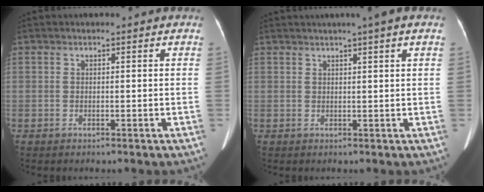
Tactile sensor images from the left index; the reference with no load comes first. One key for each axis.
{"total": 3.5, "fx": 2.3, "fy": -0.6, "fz": 2.5, "tx": -0.035, "ty": 0.017, "tz": 0.036}